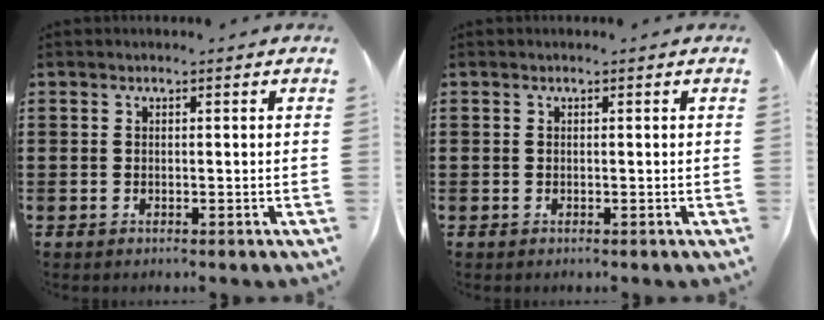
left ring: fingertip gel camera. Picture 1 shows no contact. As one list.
[{"total": 0.0}]